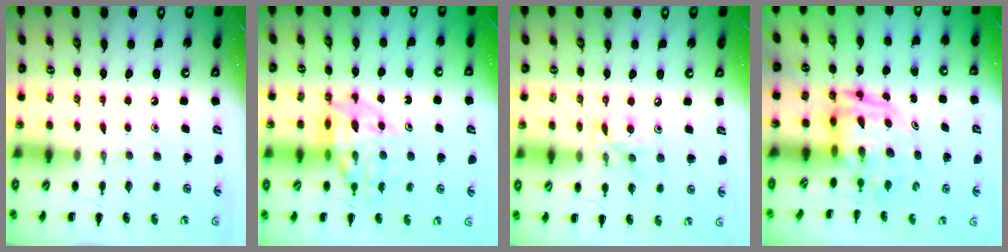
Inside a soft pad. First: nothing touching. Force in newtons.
{"total": 14.1, "press": 13.8, "slide": 2.6}
{"total": 7.2, "press": 7.2, "slide": 0.7}
{"total": 3.3, "press": 3.3, "slide": 0.7}